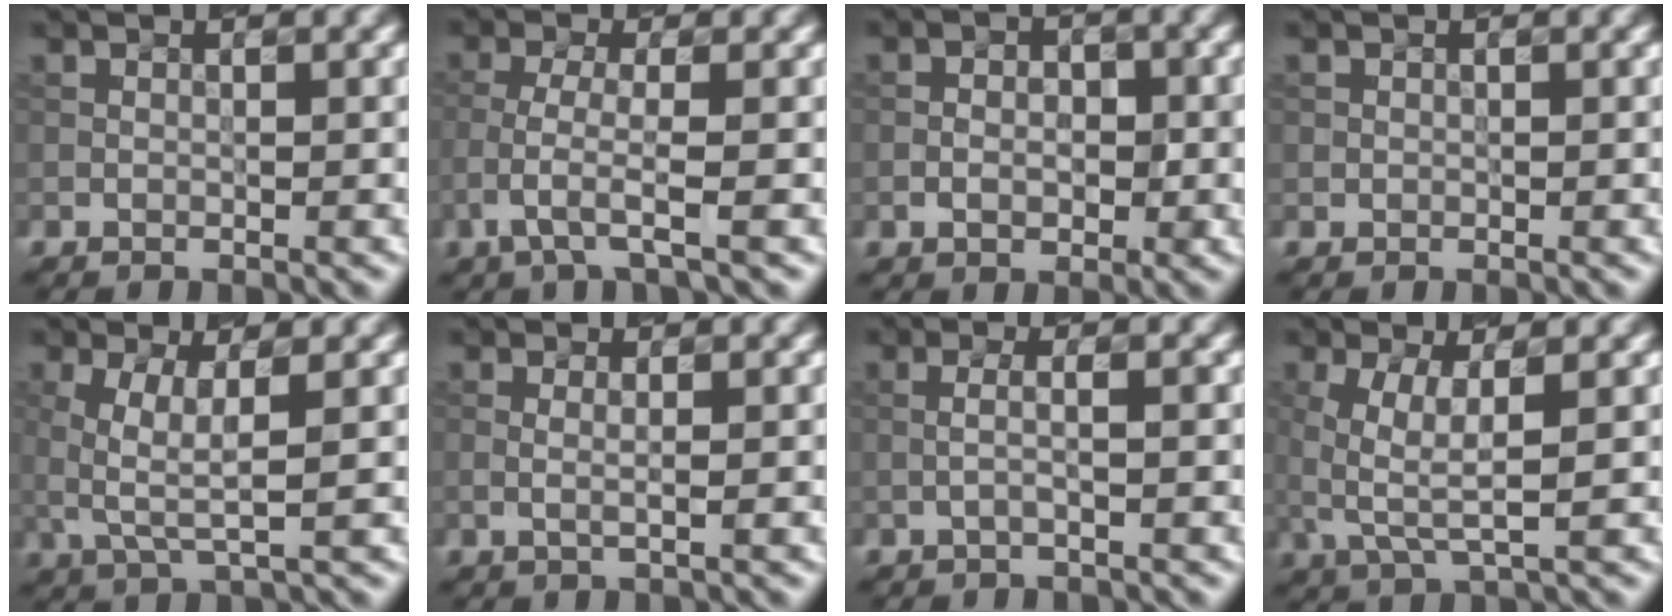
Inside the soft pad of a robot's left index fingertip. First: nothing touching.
{"total": 2.6, "force": [-1.5, 0.2, 2.1], "torque": [-0.055, 0.005, -0.026]}
{"total": 2.1, "force": [-0.6, 1.4, 1.5], "torque": [-0.010, 0.005, -0.005]}
{"total": 0.6, "force": [0.0, -0.2, -0.6], "torque": [0.003, 0.002, 0.009]}
{"total": 3.3, "force": [0.3, 0.9, 3.2], "torque": [-0.088, 0.002, 0.013]}
{"total": 0.8, "force": [0.0, 0.1, 0.8], "torque": [-0.020, 0.002, 0.004]}
{"total": 1.1, "force": [-0.2, 0.1, 1.1], "torque": [-0.026, 0.009, -0.003]}
{"total": 3.6, "force": [0.3, 1.2, 3.4], "torque": [-0.094, 0.001, 0.013]}